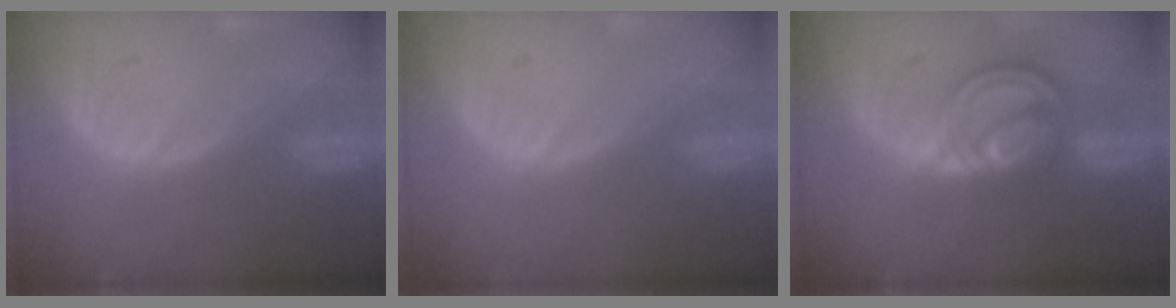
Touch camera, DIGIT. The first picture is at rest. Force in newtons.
{"total": 0.0}
{"total": 8.5, "press": 7.1, "slide": 4.6}